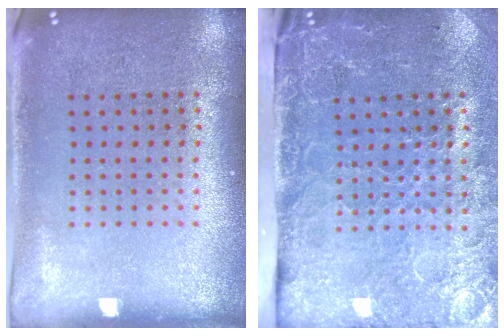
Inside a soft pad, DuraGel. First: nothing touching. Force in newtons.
{"total": 4.7, "press": 3.7, "slide": 3.0}